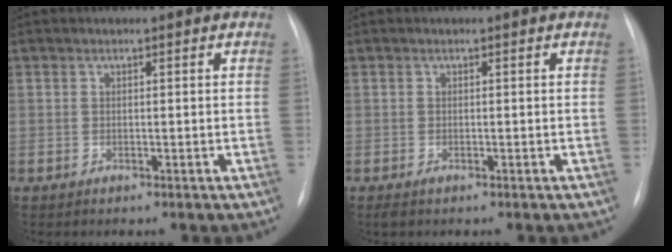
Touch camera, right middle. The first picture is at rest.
{"total": 0.7, "force": [-0.4, 0.2, 0.5], "torque": [-0.009, -0.002, -0.005]}